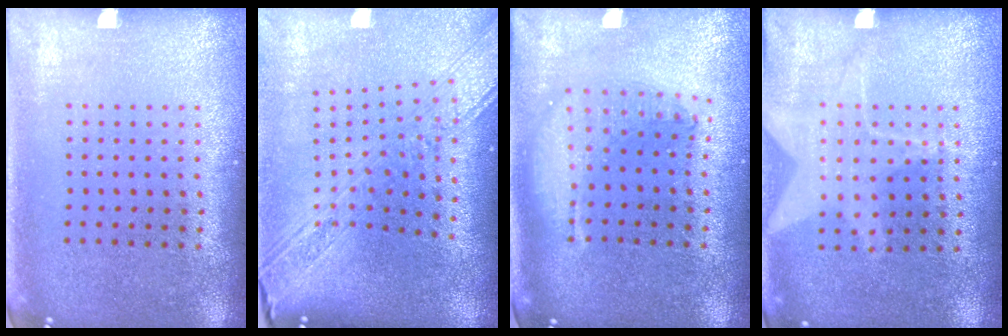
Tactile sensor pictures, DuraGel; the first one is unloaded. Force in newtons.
{"total": 3.3, "press": 2.4, "slide": 2.2}
{"total": 1.8, "press": 1.6, "slide": 1.0}
{"total": 1.2, "press": 1.2, "slide": 0.1}